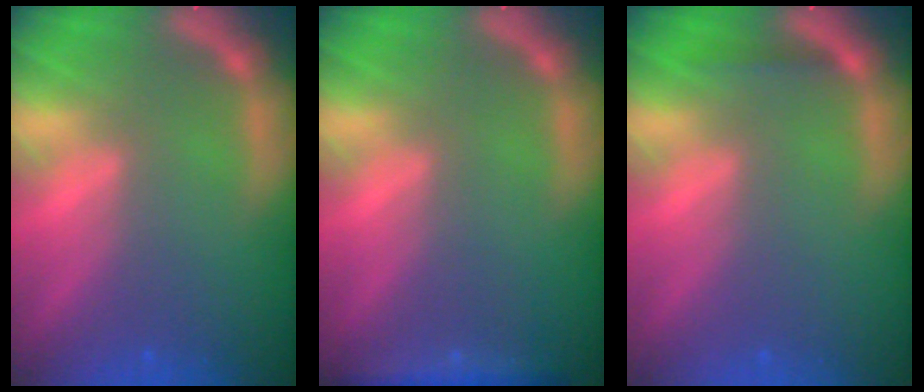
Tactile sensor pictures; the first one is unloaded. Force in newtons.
{"total": 2.4}
{"total": 0.9}